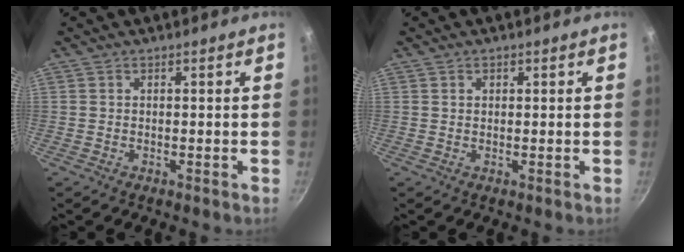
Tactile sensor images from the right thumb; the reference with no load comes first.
{"total": 1.2, "force": [0.5, 0.8, 0.7], "torque": [-0.008, 0.003, 0.008]}